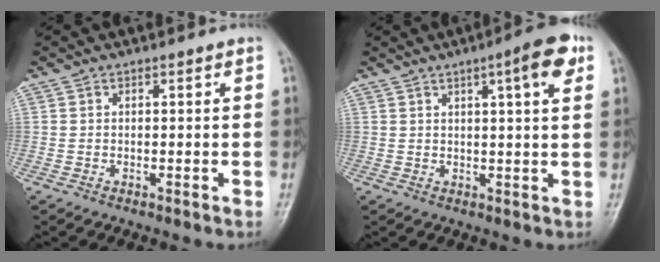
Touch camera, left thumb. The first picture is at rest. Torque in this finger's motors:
{"motor_torque": [0.33, 0.39, -0.01, -0.04, 0.06]}